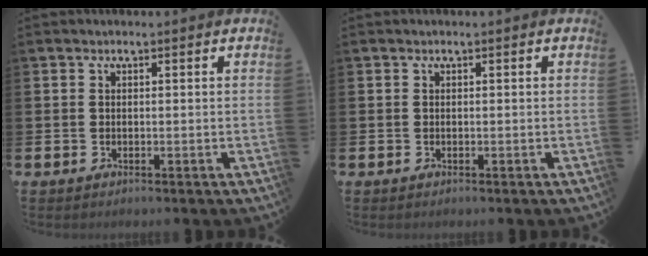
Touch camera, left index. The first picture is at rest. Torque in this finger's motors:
{"motor_torque": [0.00, 0.00, 0.00, 0.00]}